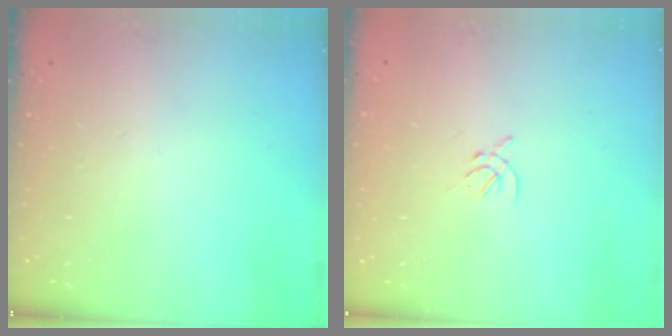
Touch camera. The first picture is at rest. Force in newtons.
{"total": 1.4, "press": 1.3, "slide": 0.5}